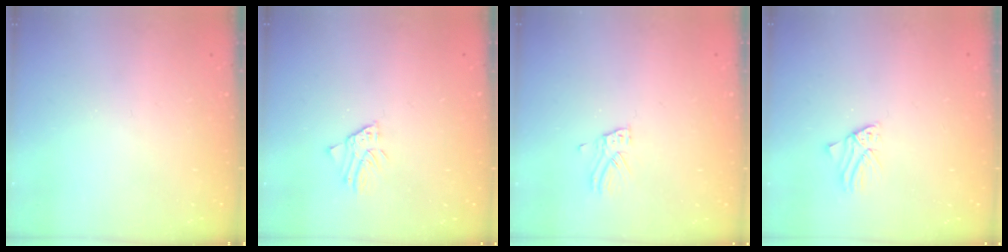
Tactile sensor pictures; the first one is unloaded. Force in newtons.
{"total": 2.3, "press": 2.3, "slide": 0.1}
{"total": 3.8, "press": 3.8, "slide": 0.2}
{"total": 1.4, "press": 1.4, "slide": 0.1}